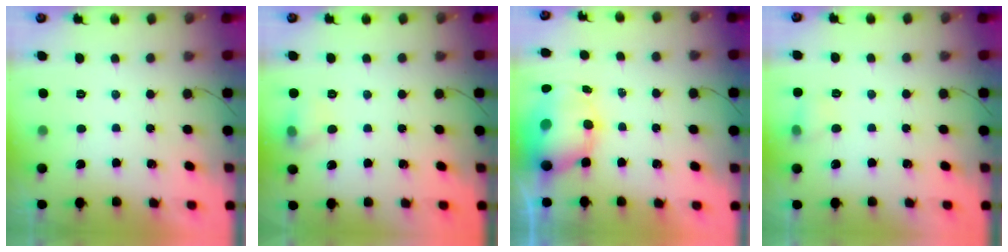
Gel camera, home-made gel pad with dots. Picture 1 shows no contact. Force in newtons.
{"total": 6.8, "press": 6.7, "slide": 1.3}
{"total": 8.0, "press": 7.8, "slide": 1.8}
{"total": 5.0, "press": 4.8, "slide": 1.4}